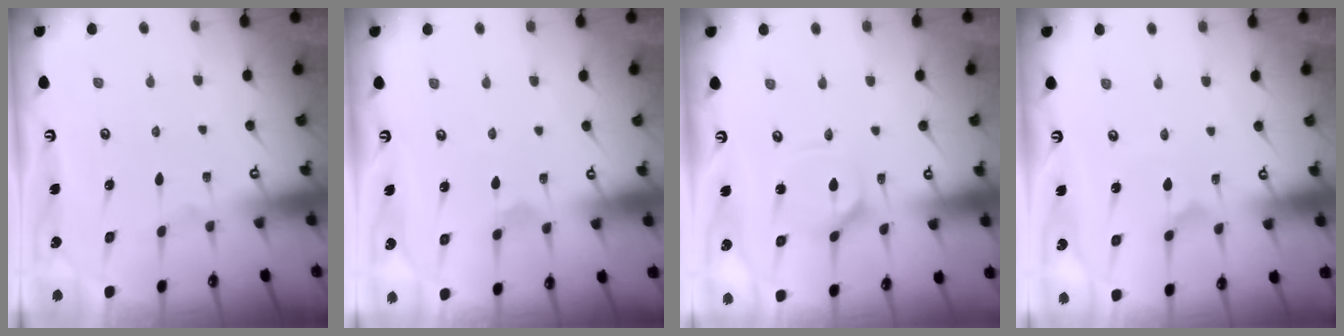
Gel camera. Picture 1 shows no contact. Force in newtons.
{"total": 2.5, "press": 2.4, "slide": 0.6}
{"total": 3.2, "press": 3.2, "slide": 0.4}
{"total": 2.3, "press": 2.3, "slide": 0.2}